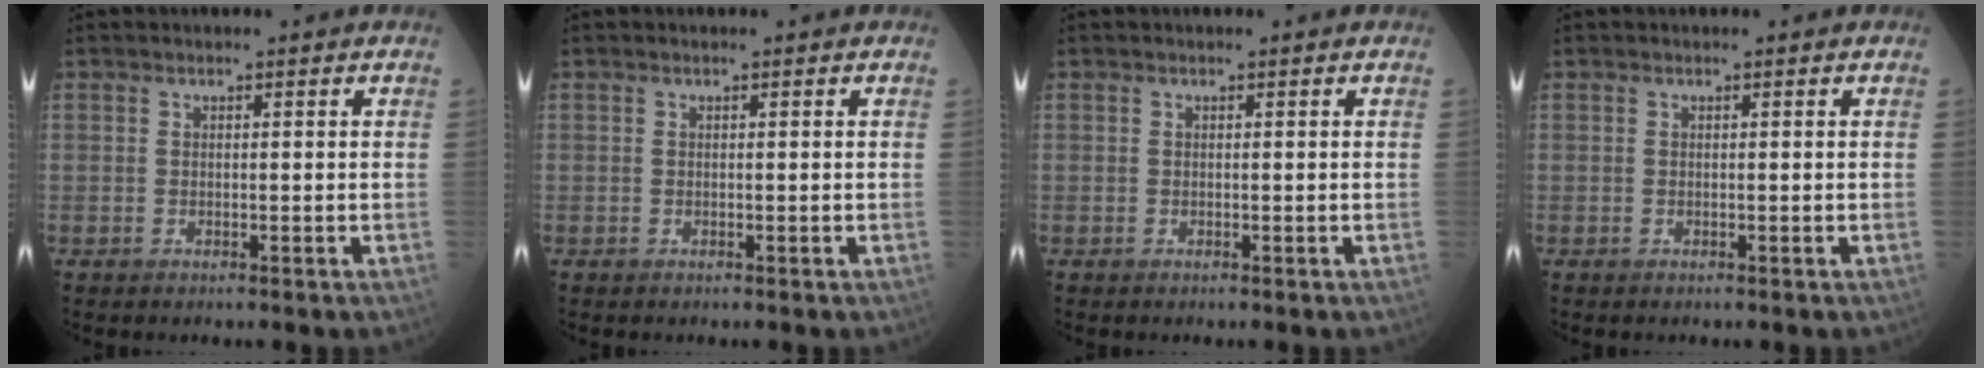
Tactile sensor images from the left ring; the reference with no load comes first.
{"total": 0.0}
{"total": 0.0}
{"total": 0.0}